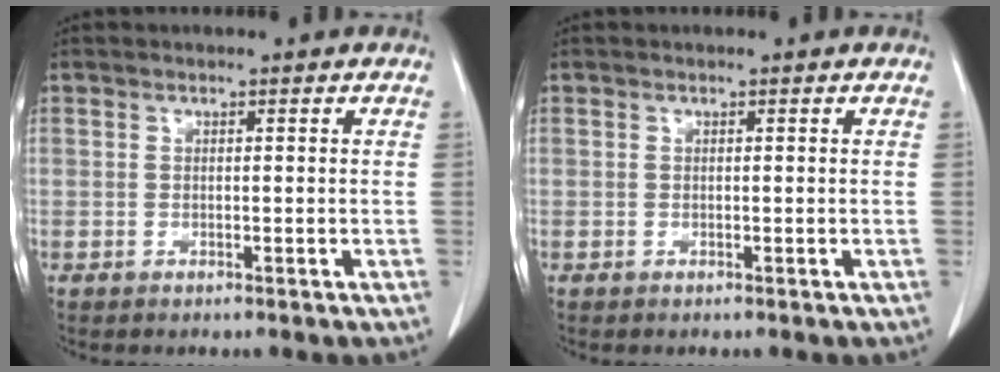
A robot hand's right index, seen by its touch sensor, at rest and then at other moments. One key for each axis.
{"total": 0.0}